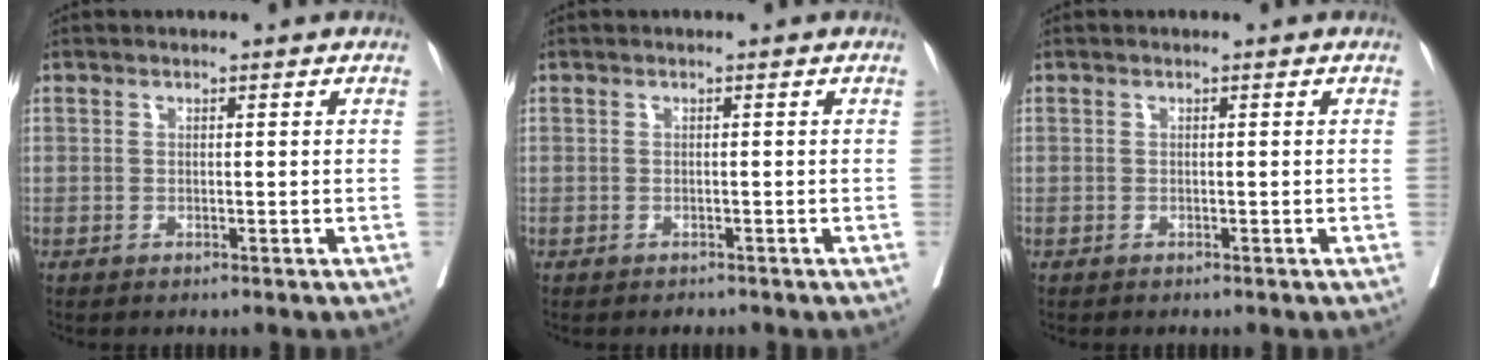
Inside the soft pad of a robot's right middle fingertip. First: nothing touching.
{"total": 0.8, "force": [-0.8, 0.4, 0.1], "torque": [-0.004, 0.000, -0.012]}
{"total": 0.0}